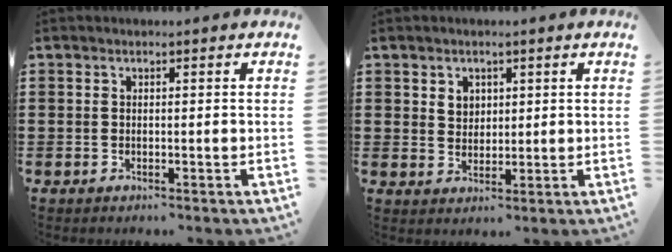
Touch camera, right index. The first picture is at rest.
{"total": 2.5, "force": [1.4, 2.0, 0.6], "torque": [-0.020, 0.007, 0.027]}